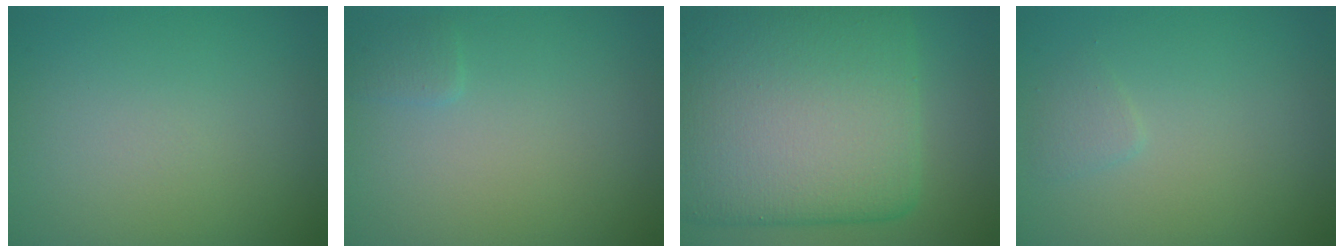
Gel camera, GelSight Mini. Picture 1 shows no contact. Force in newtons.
{"total": 0.9, "press": 0.9, "slide": 0.1}
{"total": 15.7, "press": 15.7, "slide": 0.3}
{"total": 0.9, "press": 0.9, "slide": 0.1}